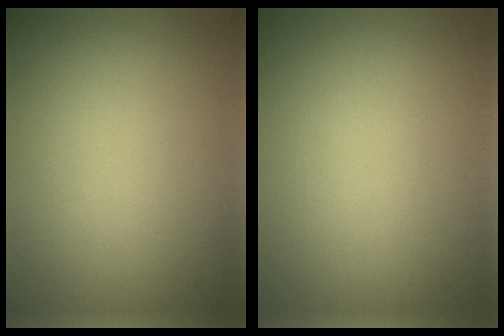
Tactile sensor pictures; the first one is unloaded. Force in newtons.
{"total": 0.0}